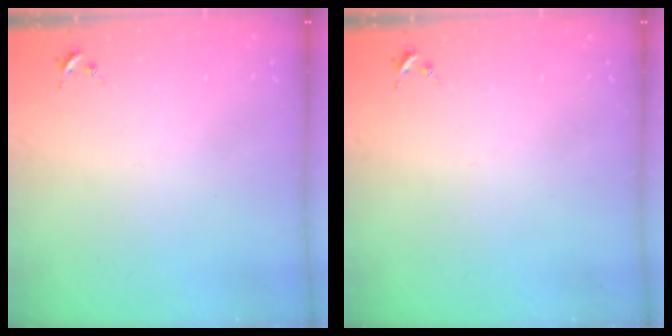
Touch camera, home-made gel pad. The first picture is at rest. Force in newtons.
{"total": 0.0}